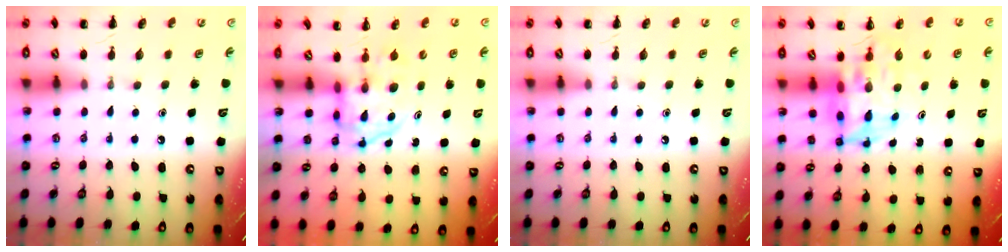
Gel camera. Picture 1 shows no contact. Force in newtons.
{"total": 3.5, "press": 3.5, "slide": 0.5}
{"total": 0.0}
{"total": 8.0, "press": 7.7, "slide": 2.2}